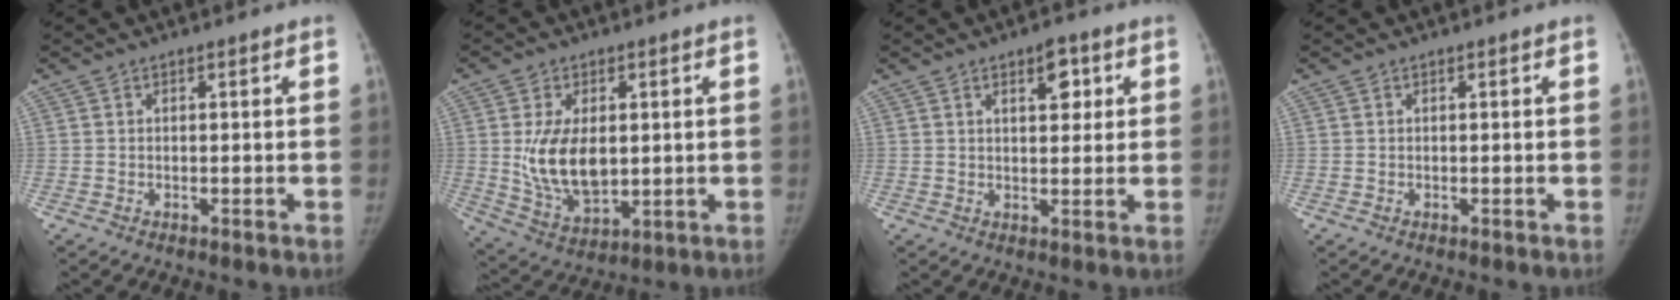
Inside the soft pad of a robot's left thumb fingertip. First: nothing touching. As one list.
[{"total": 12.6, "force": [1.1, 7.5, 10.1], "torque": [-0.165, -0.015, 0.036]}, {"total": 5.0, "force": [2.2, 2.6, 3.7], "torque": [-0.034, -0.008, 0.030]}, {"total": 0.0}]